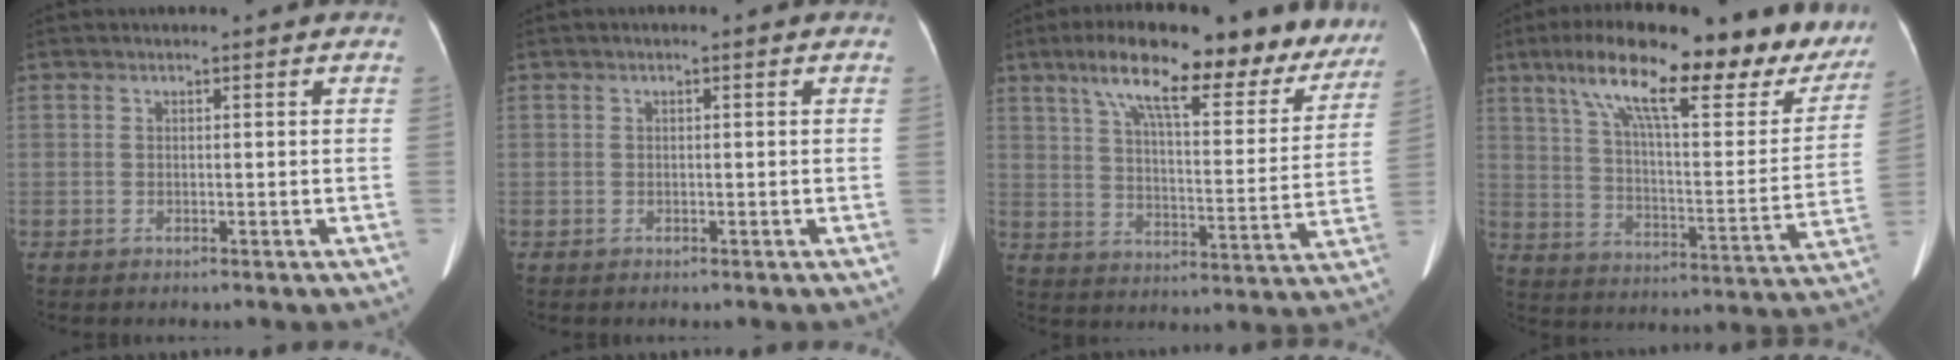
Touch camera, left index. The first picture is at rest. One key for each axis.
{"total": 0.6, "fx": 0.2, "fy": 0.1, "fz": 0.5, "tx": -0.008, "ty": 0.007, "tz": 0.002}
{"total": 20.5, "fx": 15.3, "fy": 5.4, "fz": 12.5, "tx": -0.175, "ty": 0.023, "tz": 0.216}
{"total": 25.9, "fx": 19.1, "fy": 6.5, "fz": 16.3, "tx": -0.240, "ty": 0.021, "tz": 0.269}